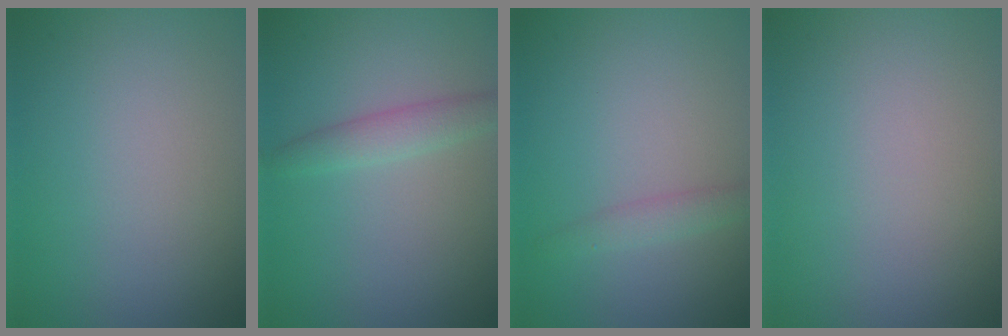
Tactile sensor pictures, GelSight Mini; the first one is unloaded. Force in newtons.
{"total": 2.1, "press": 2.1, "slide": 0.1}
{"total": 1.4, "press": 1.4, "slide": 0.0}
{"total": 0.0}